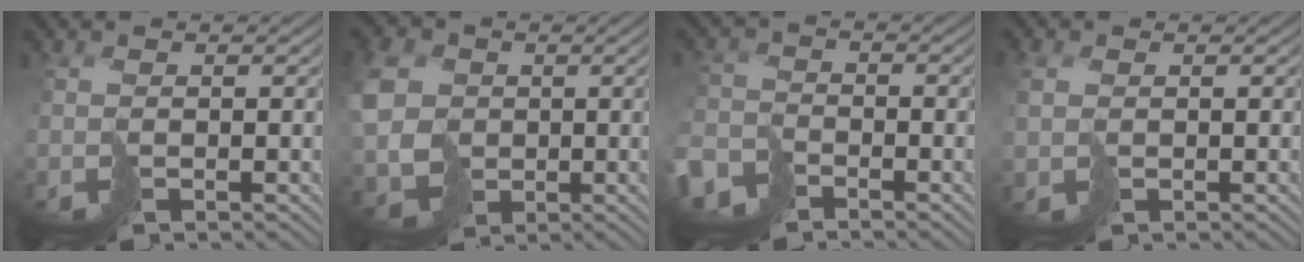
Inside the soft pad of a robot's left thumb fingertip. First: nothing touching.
{"total": 8.4, "force": [1.1, 7.3, 3.9], "torque": [-0.117, 0.000, 0.021]}
{"total": 5.3, "force": [-4.1, 3.0, 1.4], "torque": [-0.038, -0.013, -0.090]}
{"total": 1.4, "force": [0.7, 1.1, 0.6], "torque": [-0.026, -0.002, 0.019]}